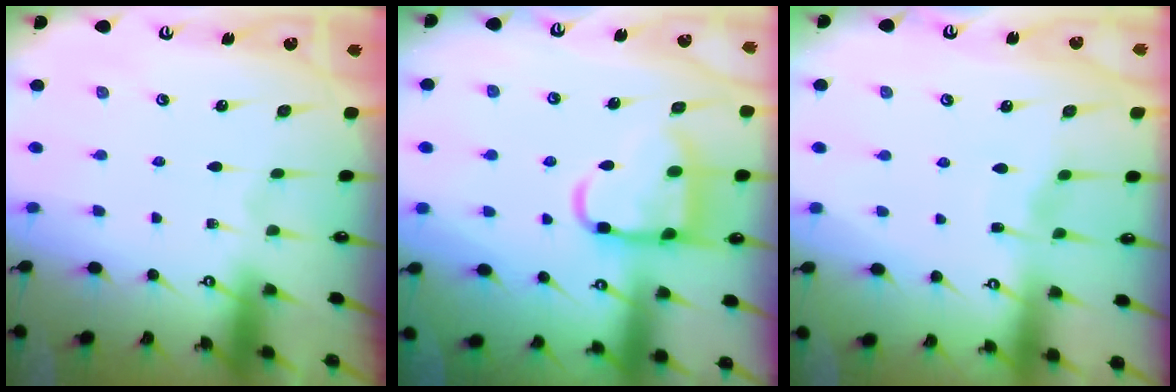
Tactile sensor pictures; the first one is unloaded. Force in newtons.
{"total": 14.7, "press": 14.7, "slide": 1.4}
{"total": 4.1, "press": 4.1, "slide": 0.5}